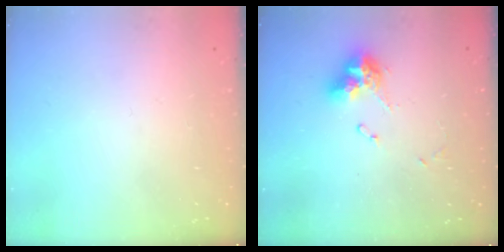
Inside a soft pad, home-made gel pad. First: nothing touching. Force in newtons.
{"total": 9.9, "press": 9.9, "slide": 1.1}